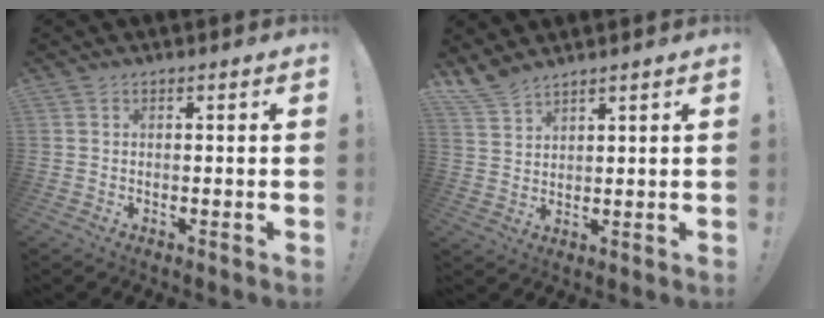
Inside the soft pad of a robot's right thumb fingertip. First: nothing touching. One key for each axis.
{"total": 5.8, "fx": 5.3, "fy": 1.5, "fz": 1.9, "tx": -0.046, "ty": -0.031, "tz": 0.103}